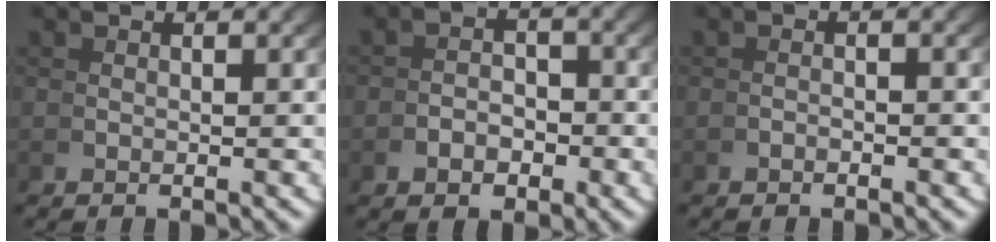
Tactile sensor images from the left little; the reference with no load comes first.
{"total": 2.1, "force": [-1.5, 1.1, 1.0], "torque": [0.002, -0.003, -0.028]}
{"total": 0.9, "force": [-0.7, -0.5, -0.2], "torque": [0.005, 0.005, -0.016]}